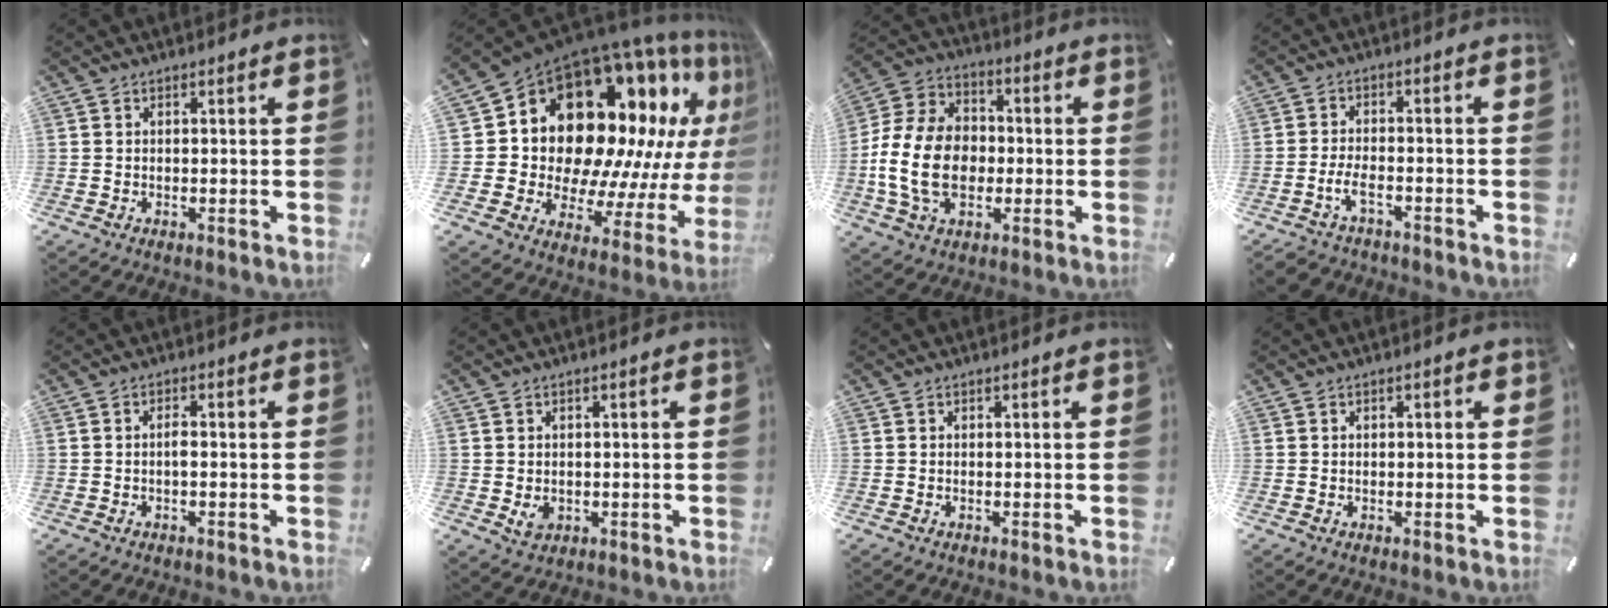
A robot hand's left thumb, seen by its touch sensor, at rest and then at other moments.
{"total": 21.9, "force": [11.4, 14.3, 12.0], "torque": [-0.173, -0.141, 0.226]}
{"total": 16.5, "force": [-2.7, 12.3, 10.7], "torque": [-0.255, 0.019, -0.050]}
{"total": 5.0, "force": [-3.0, 2.4, 3.3], "torque": [-0.071, 0.012, -0.058]}
{"total": 1.9, "force": [-0.4, 0.6, 1.8], "torque": [-0.034, 0.001, -0.008]}
{"total": 3.1, "force": [-0.5, 2.6, 1.6], "torque": [-0.017, -0.004, -0.012]}
{"total": 0.0}
{"total": 0.8, "force": [0.0, 0.6, 0.5], "torque": [-0.010, 0.004, -0.002]}